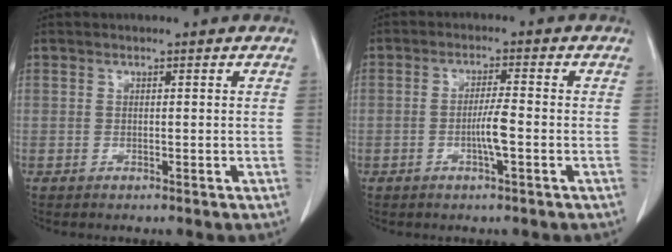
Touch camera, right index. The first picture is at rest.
{"total": 3.8, "force": [-1.1, 0.1, 3.7], "torque": [-0.070, -0.002, -0.021]}